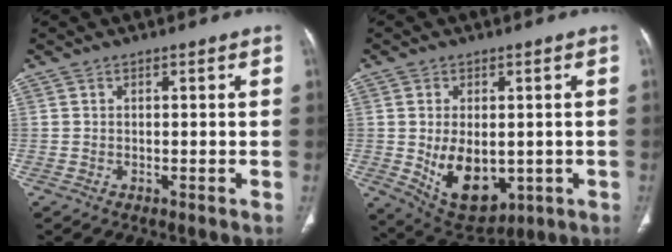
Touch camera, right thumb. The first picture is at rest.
{"total": 12.4, "force": [-1.7, 7.8, 9.5], "torque": [-0.130, -0.010, 0.000]}